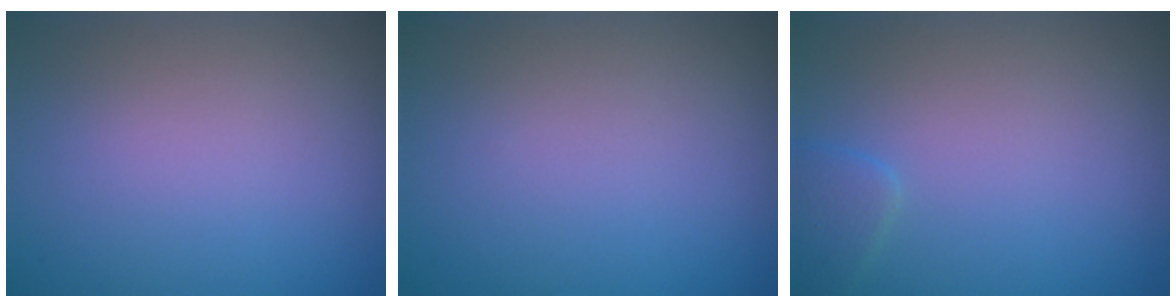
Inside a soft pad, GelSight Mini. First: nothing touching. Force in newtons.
{"total": 0.0}
{"total": 1.4, "press": 1.4, "slide": 0.1}